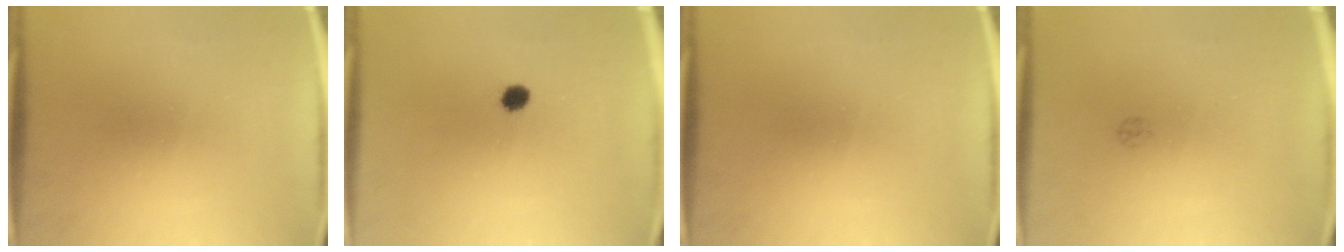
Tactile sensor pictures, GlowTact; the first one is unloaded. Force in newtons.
{"total": 2.8}
{"total": 0.0}
{"total": 1.0}